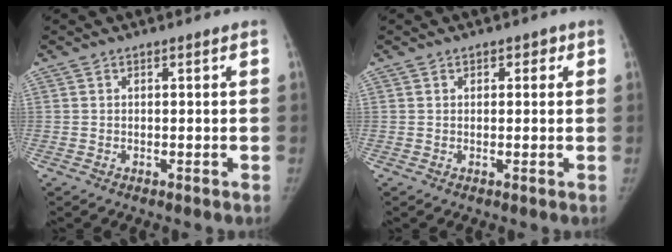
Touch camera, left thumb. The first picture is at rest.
{"total": 1.6, "force": [0.6, 1.4, 0.7], "torque": [0.011, 0.001, 0.001]}